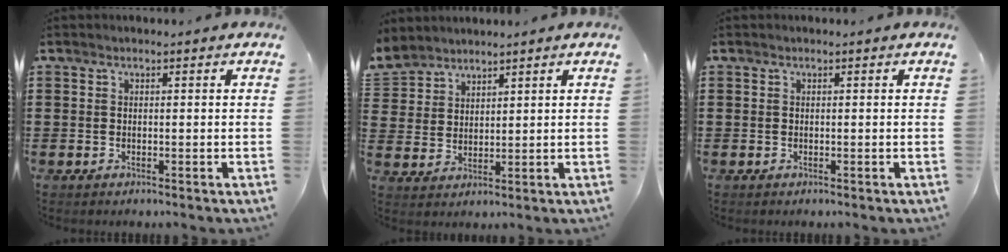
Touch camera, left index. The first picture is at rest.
{"total": 4.0, "force": [3.6, 1.6, -0.3], "torque": [-0.013, -0.010, 0.070]}
{"total": 0.0}